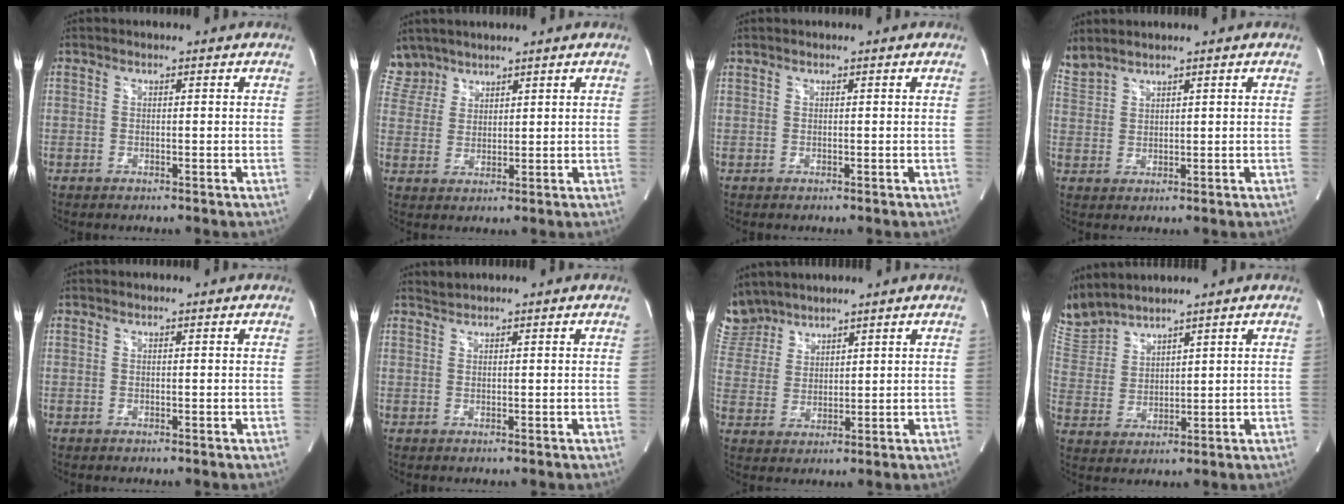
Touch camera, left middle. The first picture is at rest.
{"total": 5.5, "force": [4.7, 2.7, -0.5], "torque": [0.012, 0.008, 0.100]}
{"total": 0.0}
{"total": 3.7, "force": [3.6, 0.0, 0.8], "torque": [-0.035, 0.014, 0.087]}
{"total": 0.0}
{"total": 0.9, "force": [0.8, -0.2, -0.3], "torque": [-0.002, 0.003, 0.019]}
{"total": 7.9, "force": [7.2, 3.1, 0.3], "torque": [-0.016, 0.012, 0.159]}
{"total": 8.3, "force": [8.1, 0.7, 1.3], "torque": [-0.054, 0.017, 0.182]}